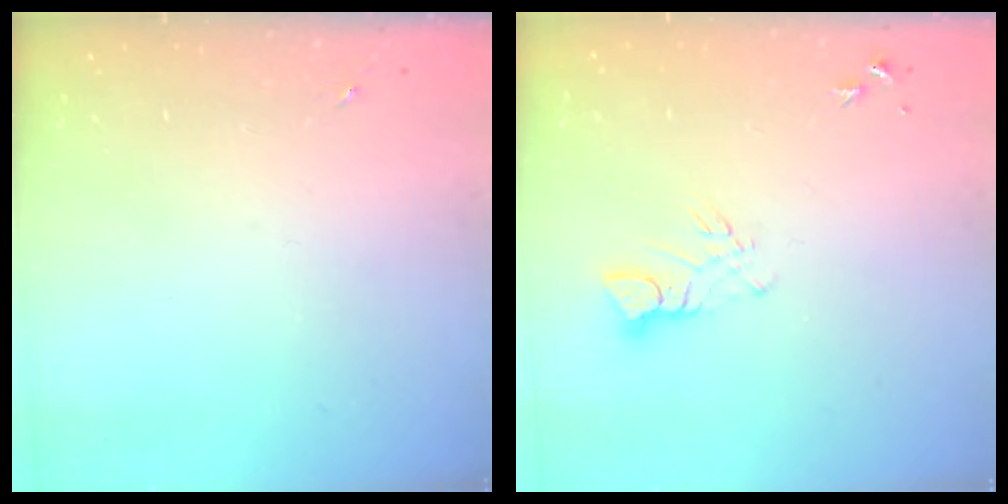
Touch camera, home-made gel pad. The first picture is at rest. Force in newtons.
{"total": 4.8, "press": 4.8, "slide": 0.5}